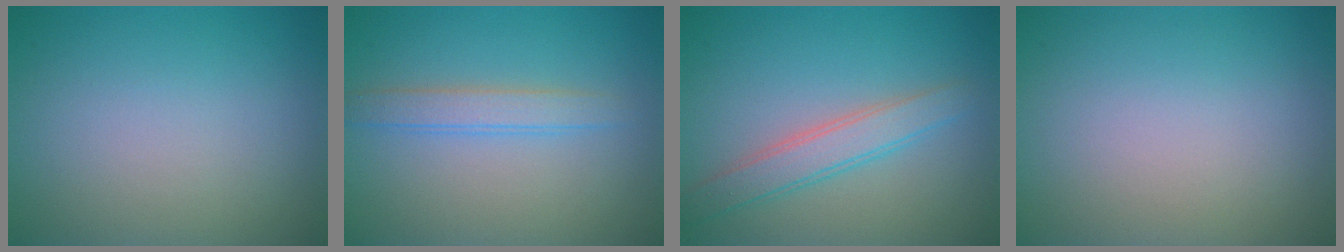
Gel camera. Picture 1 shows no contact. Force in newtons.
{"total": 2.2, "press": 2.2, "slide": 0.1}
{"total": 3.1, "press": 3.1, "slide": 0.1}
{"total": 0.0}